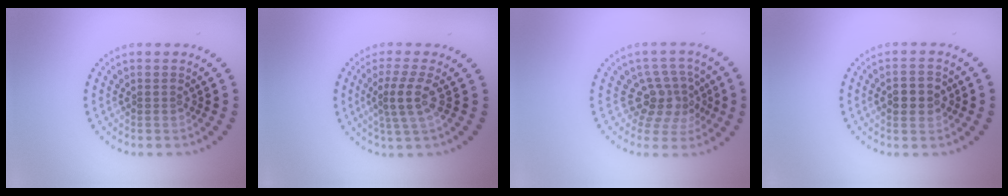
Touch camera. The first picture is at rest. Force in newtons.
{"total": 3.0, "press": 2.4, "slide": 1.8}
{"total": 3.9, "press": 2.8, "slide": 2.7}
{"total": 2.7, "press": 2.7, "slide": 0.2}